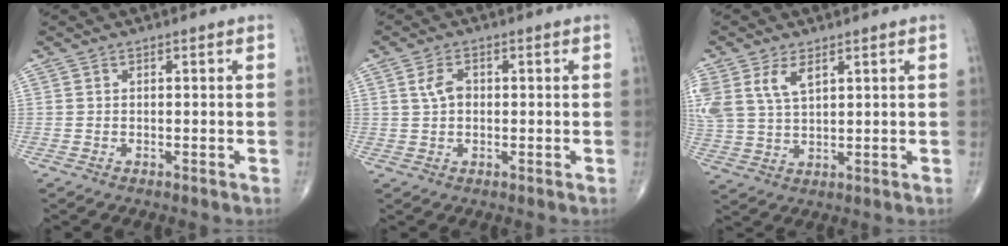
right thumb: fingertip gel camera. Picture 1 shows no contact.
{"total": 3.4, "force": [0.6, 2.2, 2.5], "torque": [-0.047, 0.007, 0.011]}
{"total": 9.2, "force": [4.3, 5.1, 6.4], "torque": [-0.140, -0.003, 0.095]}